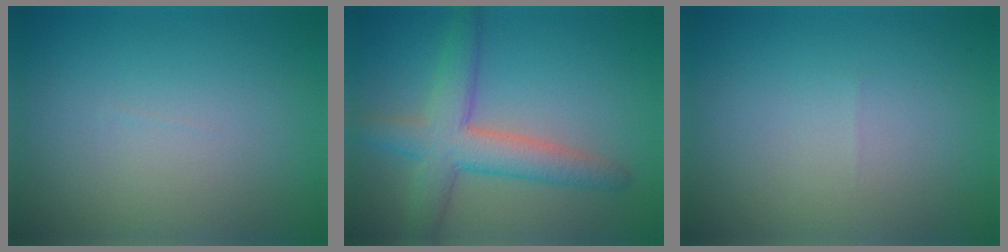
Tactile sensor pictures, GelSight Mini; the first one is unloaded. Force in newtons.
{"total": 5.5, "press": 5.5, "slide": 0.3}
{"total": 0.0}